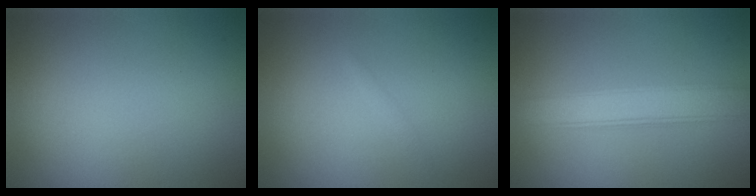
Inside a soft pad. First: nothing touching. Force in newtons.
{"total": 0.5, "press": 0.5, "slide": 0.0}
{"total": 4.2, "press": 4.2, "slide": 0.2}